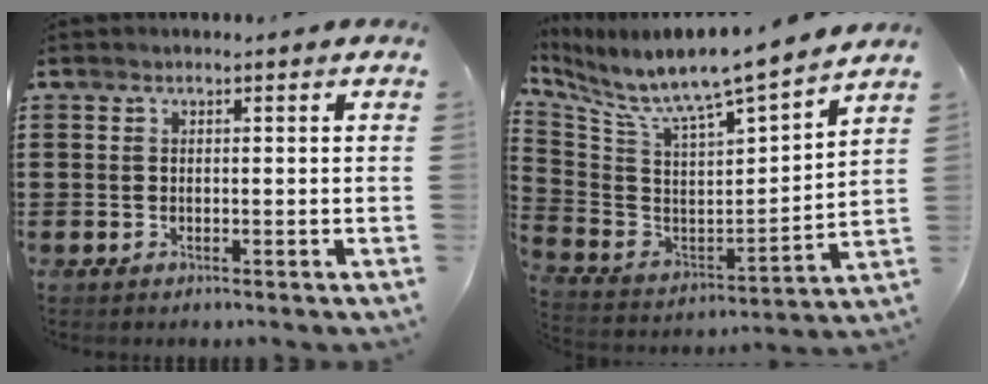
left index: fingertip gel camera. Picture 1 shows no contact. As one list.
[{"total": 7.4, "force": [6.7, -0.3, 3.1], "torque": [-0.095, -0.069, 0.101]}]